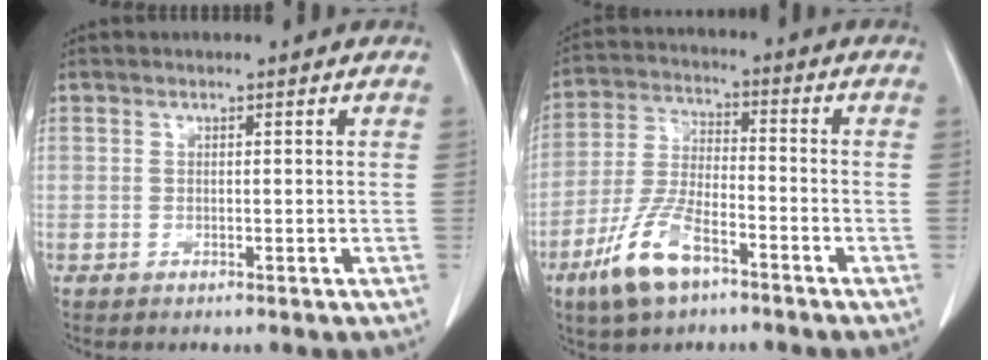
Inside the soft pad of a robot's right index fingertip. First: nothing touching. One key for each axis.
{"total": 11.5, "fx": -6.7, "fy": 4.1, "fz": 8.4, "tx": -0.187, "ty": -0.004, "tz": -0.126}